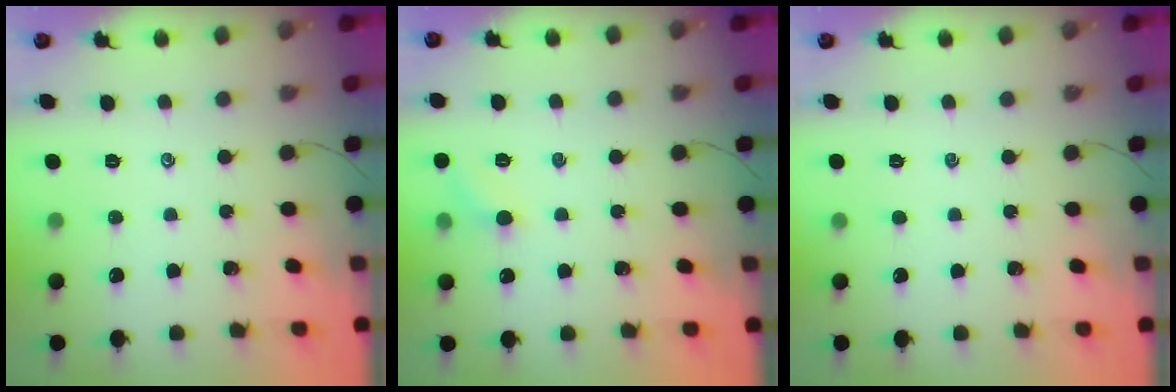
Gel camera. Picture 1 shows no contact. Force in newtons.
{"total": 5.8, "press": 5.6, "slide": 1.8}
{"total": 0.0}